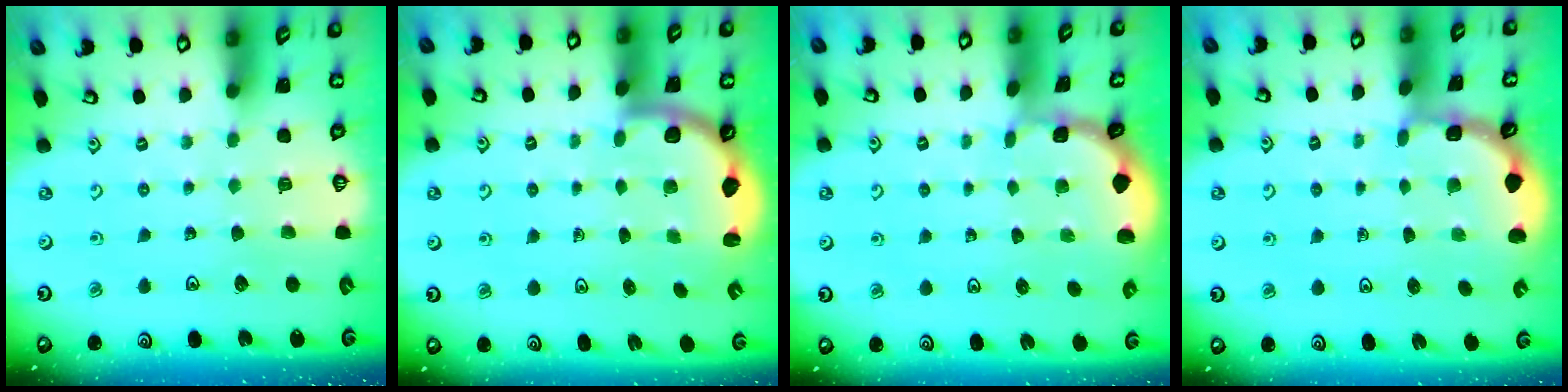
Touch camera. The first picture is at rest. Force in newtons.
{"total": 2.6, "press": 2.5, "slide": 0.6}
{"total": 0.8, "press": 0.8, "slide": 0.2}
{"total": 2.1, "press": 2.1, "slide": 0.2}